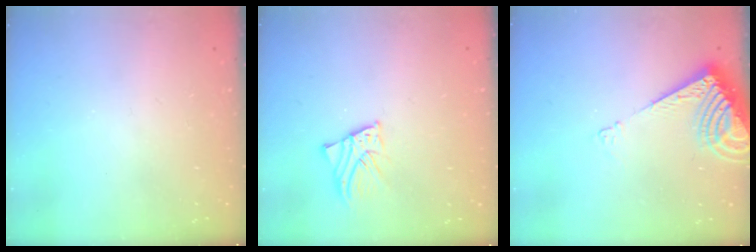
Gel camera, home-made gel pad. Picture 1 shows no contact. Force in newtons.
{"total": 2.8, "press": 2.8, "slide": 0.2}
{"total": 9.0, "press": 8.9, "slide": 1.0}